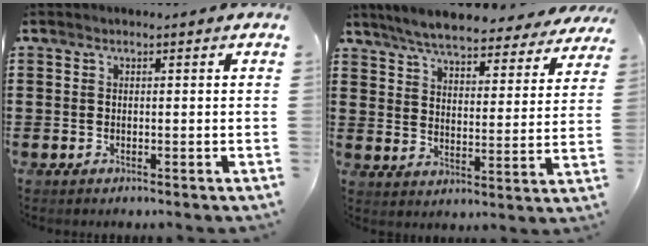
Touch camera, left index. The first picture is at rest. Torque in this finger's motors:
{"motor_torque": [2.14, 0.00, 0.73, 0.21]}